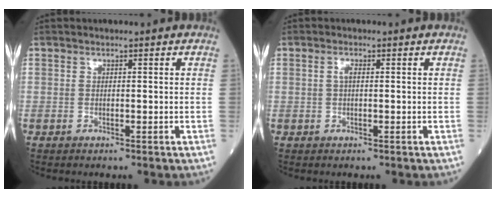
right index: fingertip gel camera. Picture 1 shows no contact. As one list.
[{"total": 1.2, "force": [0.2, 0.4, 1.1], "torque": [-0.024, 0.003, 0.002]}]